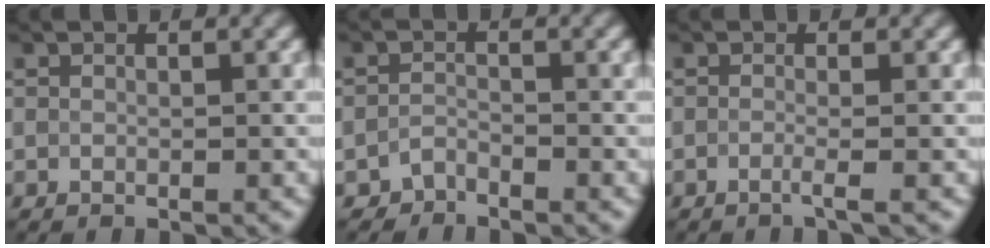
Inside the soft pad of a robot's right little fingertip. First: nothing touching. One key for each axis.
{"total": 1.9, "fx": -1.7, "fy": -0.2, "fz": -0.9, "tx": 0.009, "ty": 0.003, "tz": -0.028}
{"total": 1.2, "fx": -1.0, "fy": 0.1, "fz": 0.6, "tx": -0.005, "ty": -0.009, "tz": -0.021}